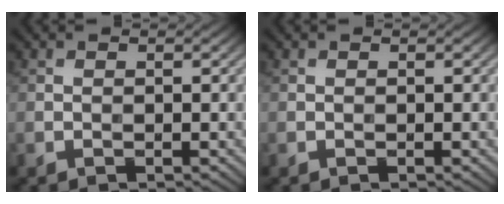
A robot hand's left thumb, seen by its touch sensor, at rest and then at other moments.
{"total": 0.0}